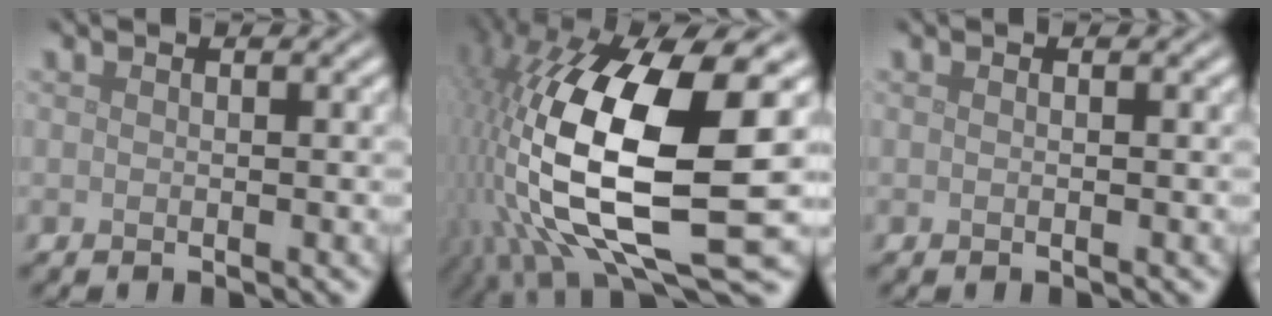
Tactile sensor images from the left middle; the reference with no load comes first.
{"total": 17.7, "force": [-0.2, 8.0, 15.8], "torque": [-0.334, -0.019, 0.005]}
{"total": 0.0}